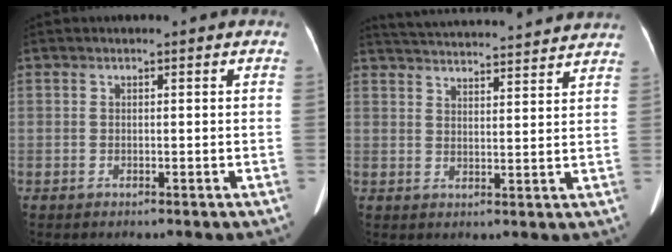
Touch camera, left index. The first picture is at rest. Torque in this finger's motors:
{"motor_torque": [0.34, -1.19, -0.19, -0.03]}